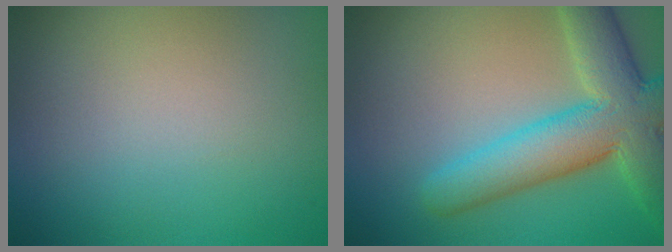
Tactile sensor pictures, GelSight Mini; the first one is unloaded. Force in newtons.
{"total": 8.9, "press": 8.9, "slide": 0.6}